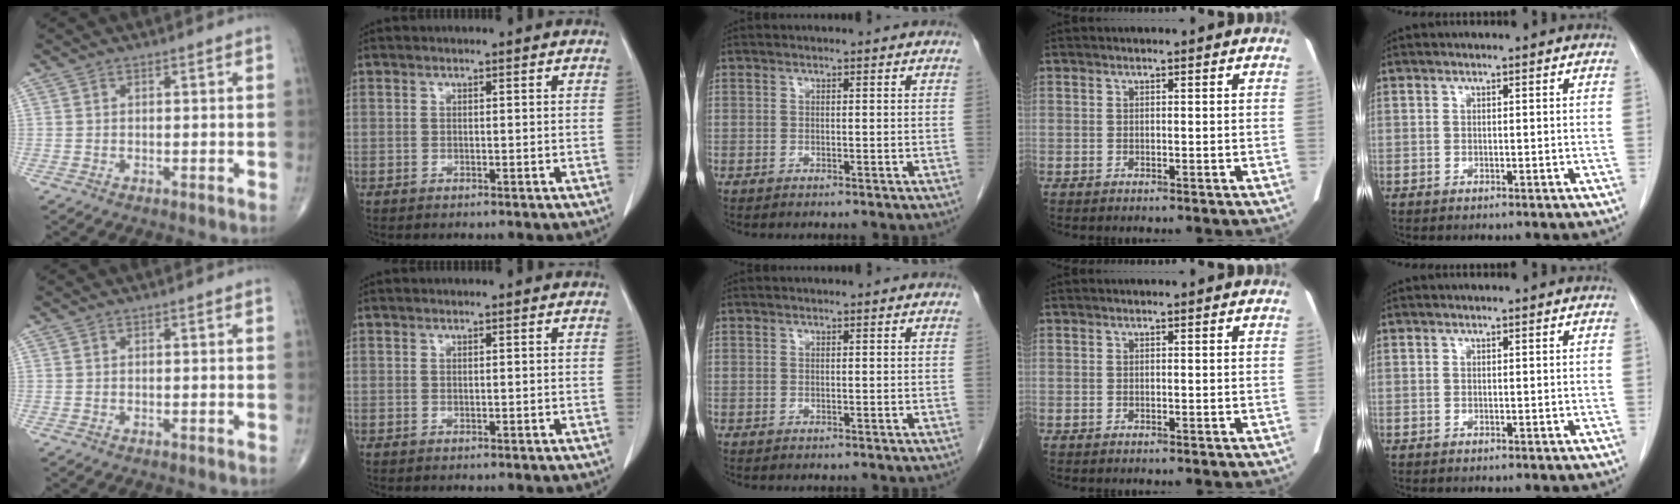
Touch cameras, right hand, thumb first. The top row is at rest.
{}